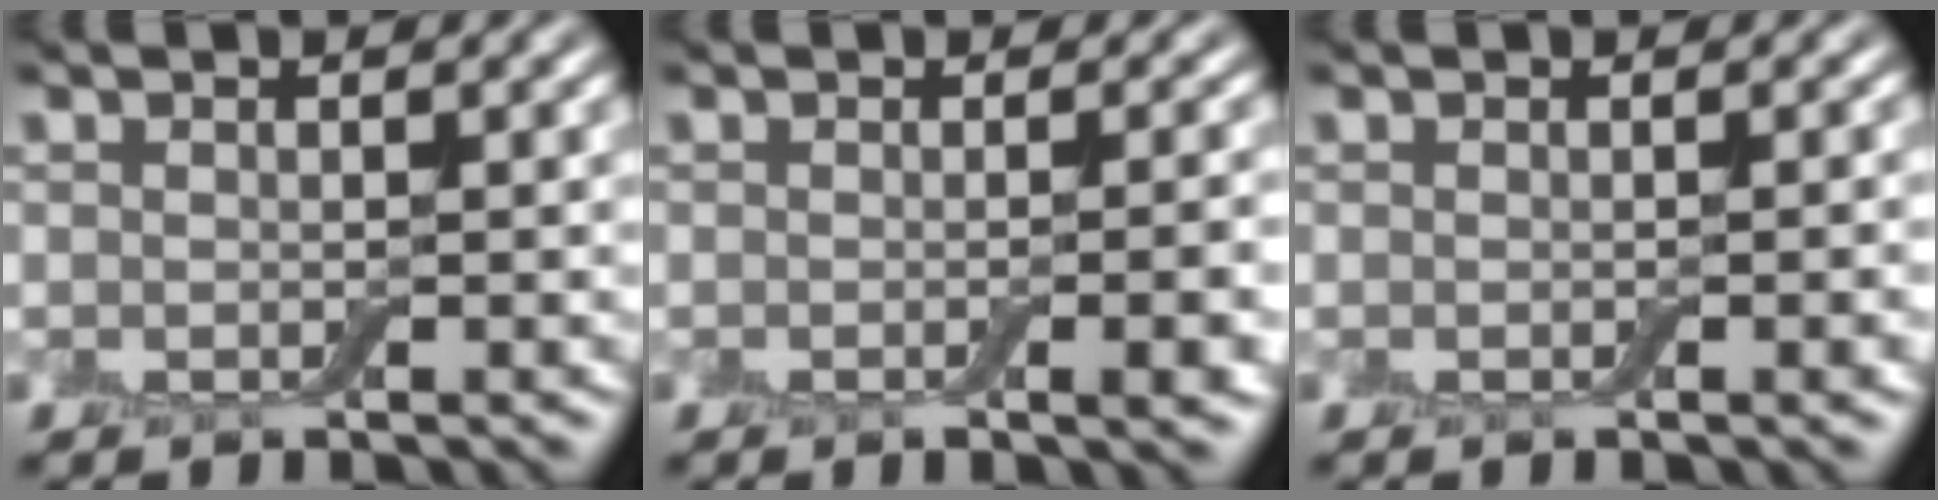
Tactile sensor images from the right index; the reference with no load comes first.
{"total": 4.1, "force": [-1.0, 1.2, 3.8], "torque": [-0.040, -0.005, -0.011]}
{"total": 1.5, "force": [-0.3, 0.3, 1.5], "torque": [-0.015, 0.000, -0.004]}